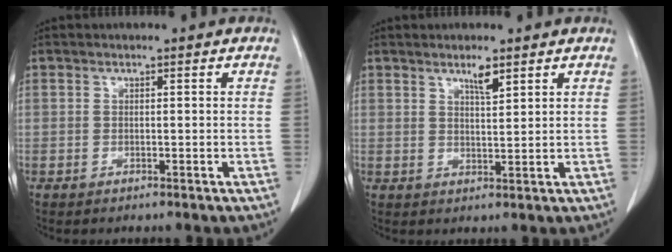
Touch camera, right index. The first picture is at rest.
{"total": 2.8, "force": [1.9, 0.4, 2.0], "torque": [-0.037, -0.002, 0.035]}